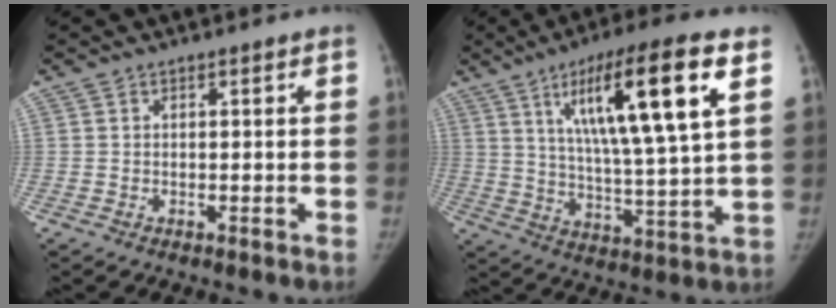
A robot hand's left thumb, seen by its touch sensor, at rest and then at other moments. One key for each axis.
{"total": 19.7, "fx": 7.9, "fy": 3.1, "fz": 17.7, "tx": -0.289, "ty": -0.025, "tz": 0.125}